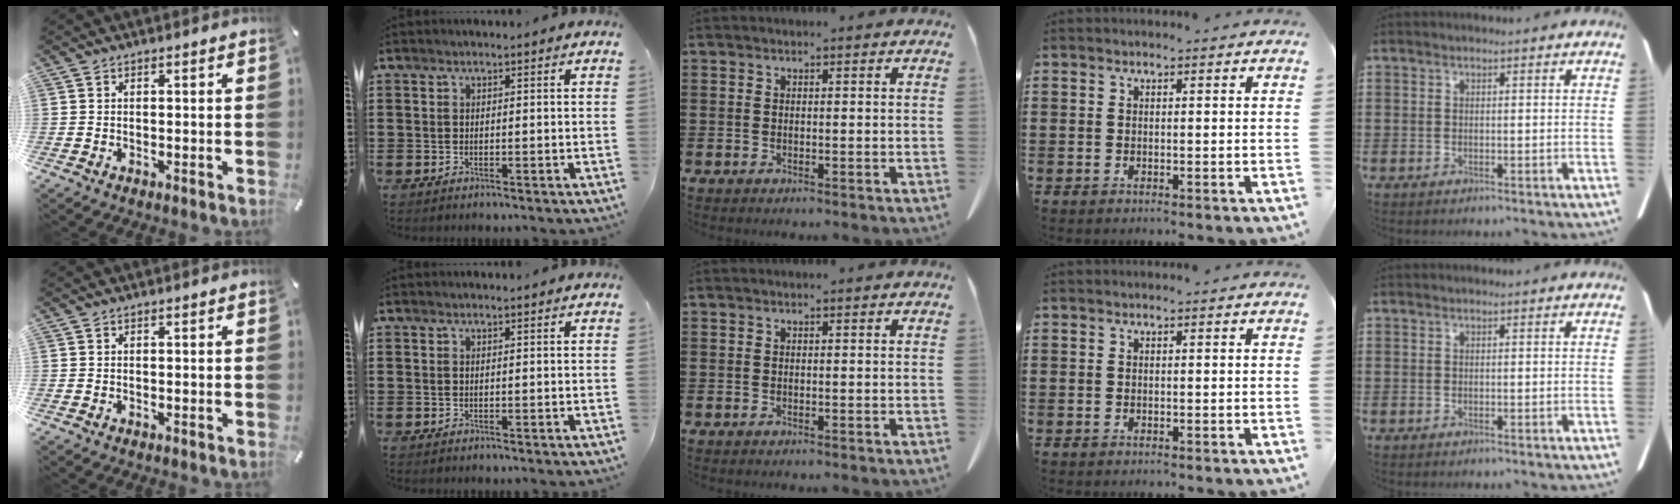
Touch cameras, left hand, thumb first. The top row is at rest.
{}